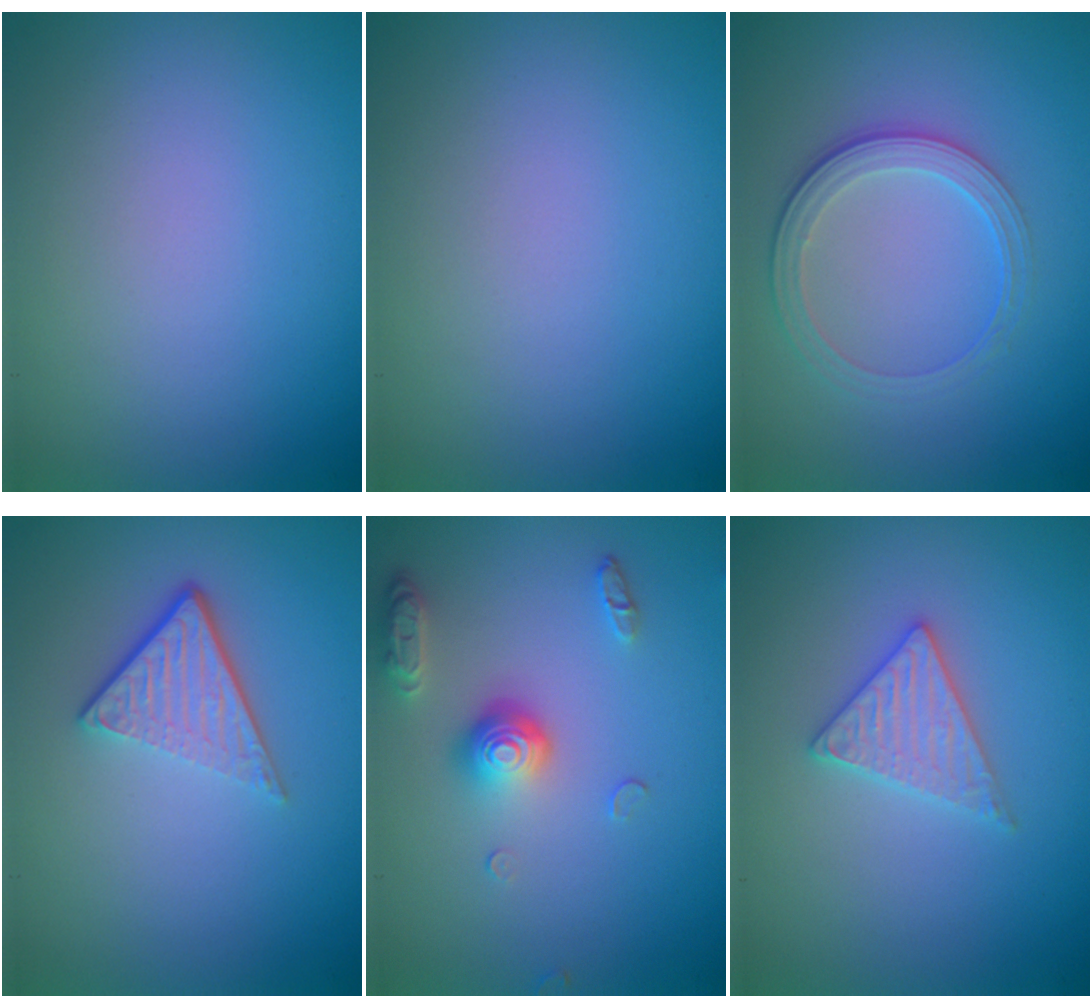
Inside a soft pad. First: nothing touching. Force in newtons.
{"total": 0.0}
{"total": 3.3, "press": 2.7, "slide": 1.9}
{"total": 3.9, "press": 2.6, "slide": 2.9}
{"total": 3.7, "press": 2.8, "slide": 2.4}
{"total": 2.6, "press": 2.6, "slide": 0.3}